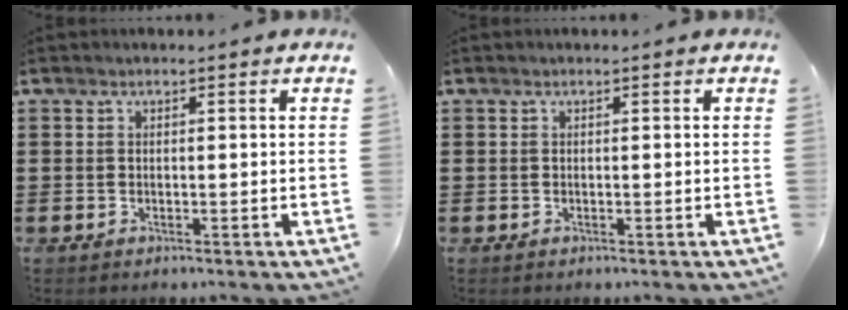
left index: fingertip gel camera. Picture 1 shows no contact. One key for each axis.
{"total": 0.0}